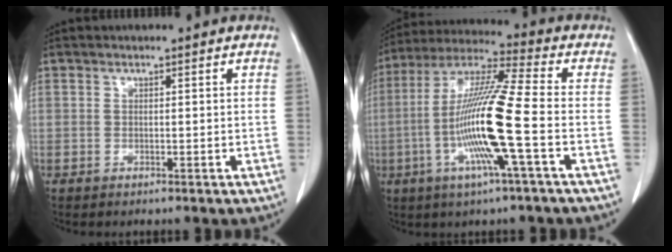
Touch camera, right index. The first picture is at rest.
{"total": 15.5, "force": [-3.6, -0.5, 15.1], "torque": [-0.299, -0.006, -0.081]}